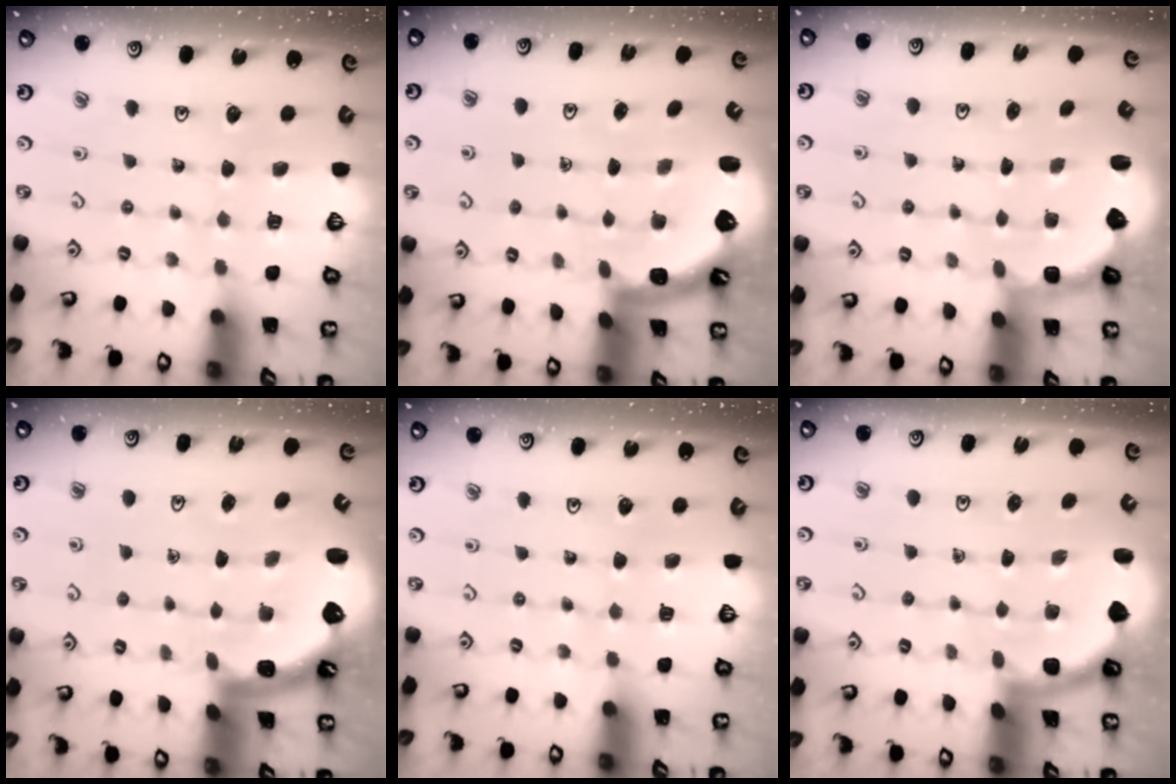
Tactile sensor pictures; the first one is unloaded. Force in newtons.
{"total": 1.9, "press": 1.8, "slide": 0.6}
{"total": 2.9, "press": 2.4, "slide": 1.6}
{"total": 1.5, "press": 1.4, "slide": 0.6}
{"total": 0.0}
{"total": 2.2, "press": 2.2, "slide": 0.1}